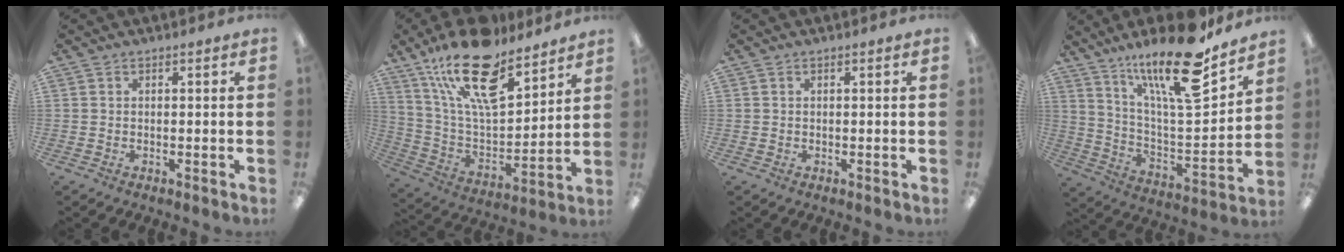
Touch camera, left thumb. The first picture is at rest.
{"total": 22.9, "force": [15.8, 9.1, 13.9], "torque": [-0.242, -0.087, 0.277]}
{"total": 0.0}
{"total": 22.2, "force": [15.8, 5.5, 14.6], "torque": [-0.246, -0.103, 0.259]}